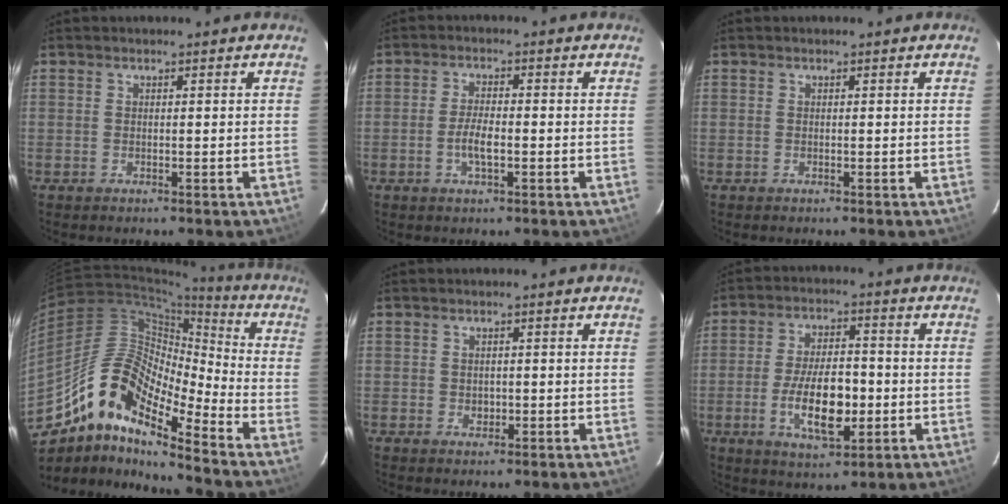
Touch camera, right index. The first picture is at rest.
{"total": 3.9, "force": [-1.3, 1.2, 3.5], "torque": [-0.072, -0.002, -0.024]}
{"total": 0.0}
{"total": 16.0, "force": [-11.1, 4.4, 10.6], "torque": [-0.173, 0.004, -0.226]}
{"total": 1.4, "force": [-0.1, 1.3, 0.5], "torque": [-0.006, 0.000, 0.000]}
{"total": 11.5, "force": [-2.8, 5.0, 9.9], "torque": [-0.187, -0.006, -0.043]}